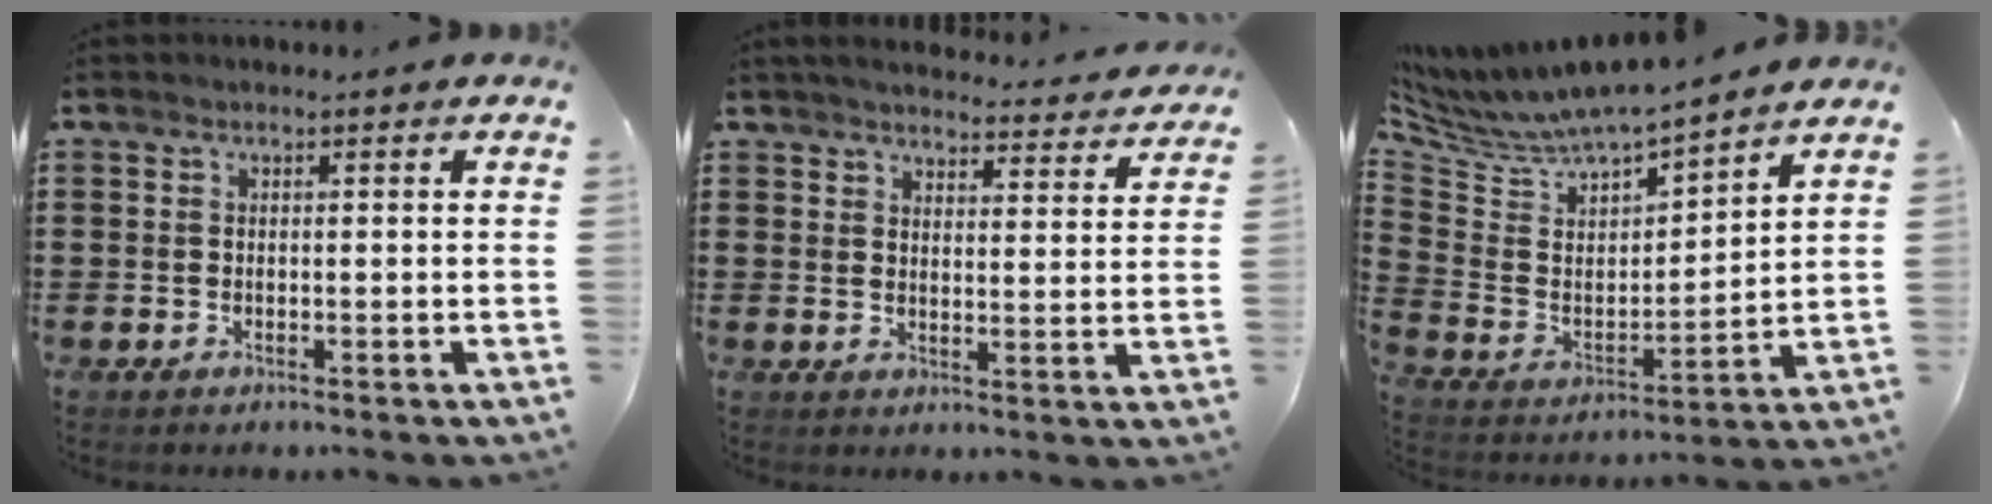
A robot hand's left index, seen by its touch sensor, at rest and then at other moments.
{"total": 3.9, "force": [3.8, 0.1, 0.7], "torque": [-0.022, -0.028, 0.063]}
{"total": 6.7, "force": [6.4, 1.4, 1.6], "torque": [-0.070, -0.051, 0.106]}